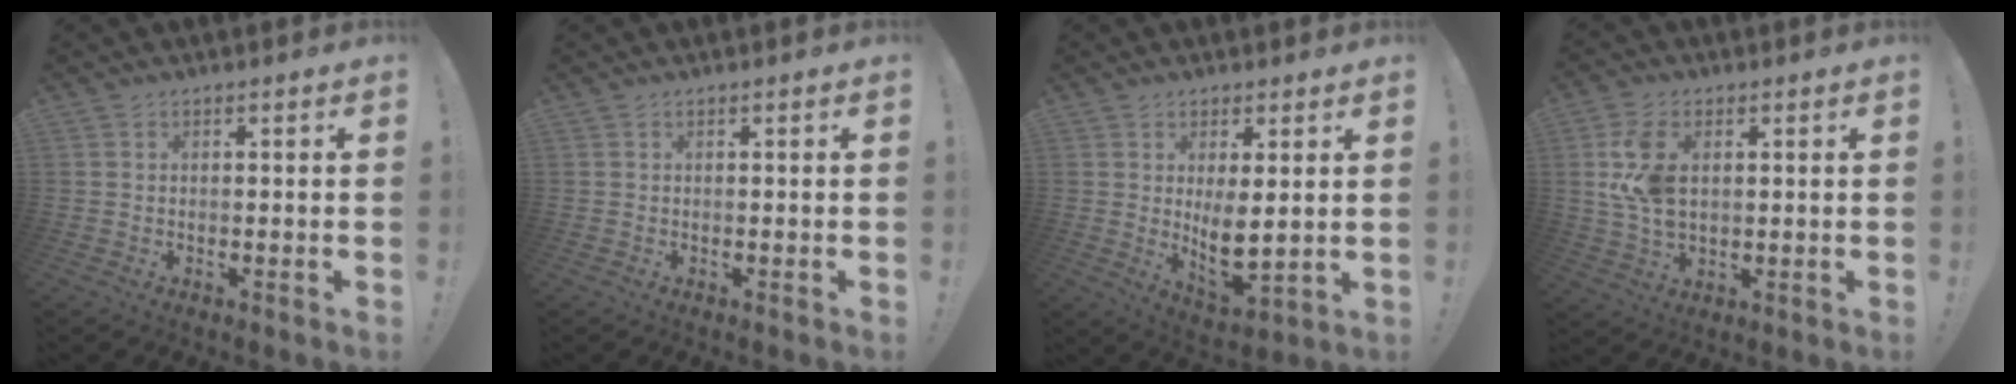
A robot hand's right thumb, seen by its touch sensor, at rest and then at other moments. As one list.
[{"total": 0.0}, {"total": 8.6, "force": [2.0, 3.6, 7.5], "torque": [-0.108, -0.033, 0.040]}, {"total": 10.9, "force": [2.1, 6.9, 8.2], "torque": [-0.159, -0.010, 0.038]}]